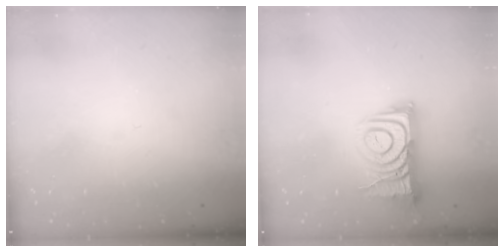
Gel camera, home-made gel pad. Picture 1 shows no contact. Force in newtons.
{"total": 11.3, "press": 11.2, "slide": 1.0}